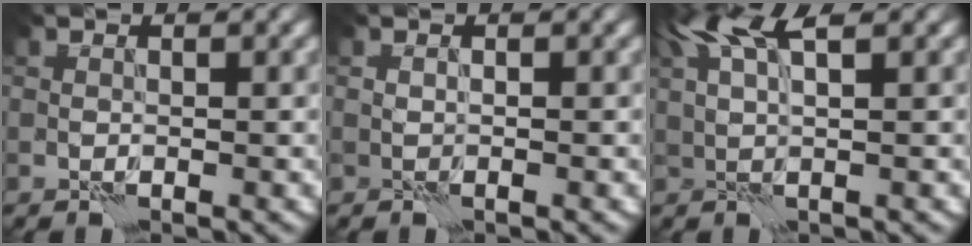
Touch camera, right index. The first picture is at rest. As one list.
[{"total": 0.8, "force": [0.5, -0.5, -0.4], "torque": [0.005, -0.001, 0.012]}, {"total": 4.9, "force": [3.3, 0.7, 3.5], "torque": [-0.066, 0.018, 0.061]}]